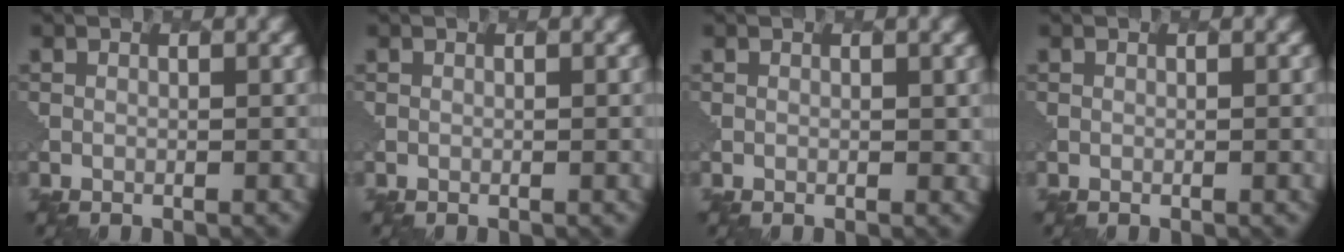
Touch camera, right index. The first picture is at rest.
{"total": 0.7, "force": [0.1, 0.3, 0.7], "torque": [-0.002, 0.000, 0.003]}
{"total": 0.9, "force": [0.2, 0.6, 0.7], "torque": [-0.007, -0.004, 0.006]}
{"total": 1.1, "force": [0.1, 0.4, 1.0], "torque": [-0.004, 0.002, 0.002]}